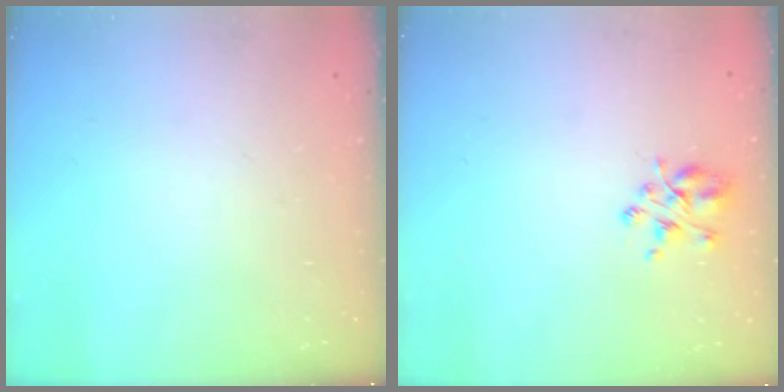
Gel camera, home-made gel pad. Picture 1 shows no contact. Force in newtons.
{"total": 4.5, "press": 4.4, "slide": 0.9}